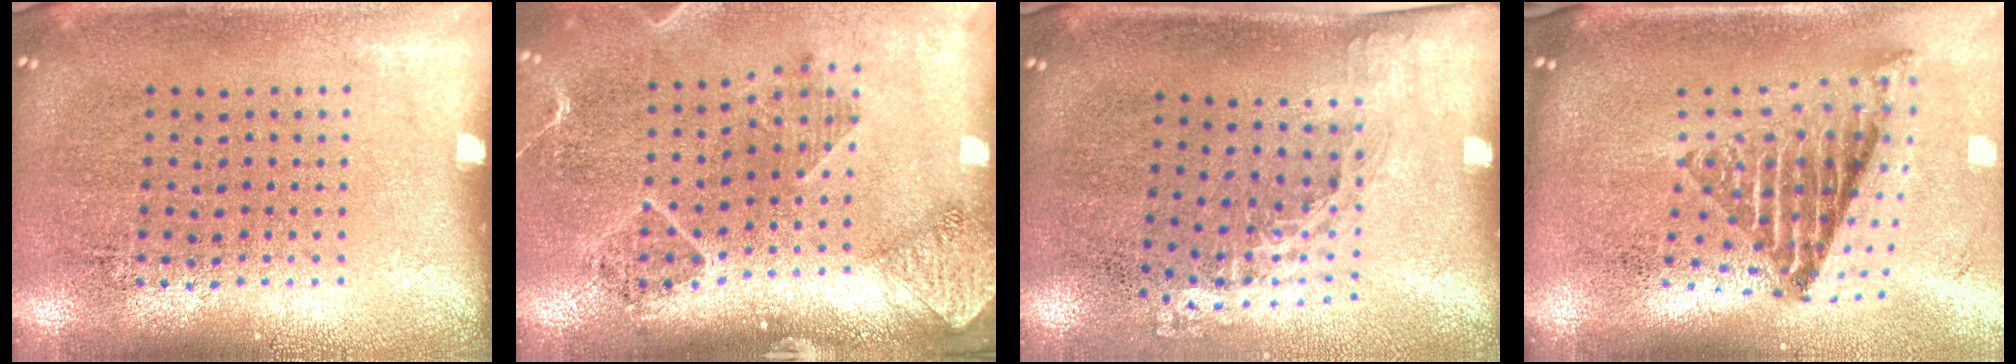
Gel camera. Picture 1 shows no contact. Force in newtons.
{"total": 1.4, "press": 1.4, "slide": 0.1}
{"total": 1.3, "press": 0.9, "slide": 0.9}
{"total": 1.9, "press": 1.5, "slide": 1.2}